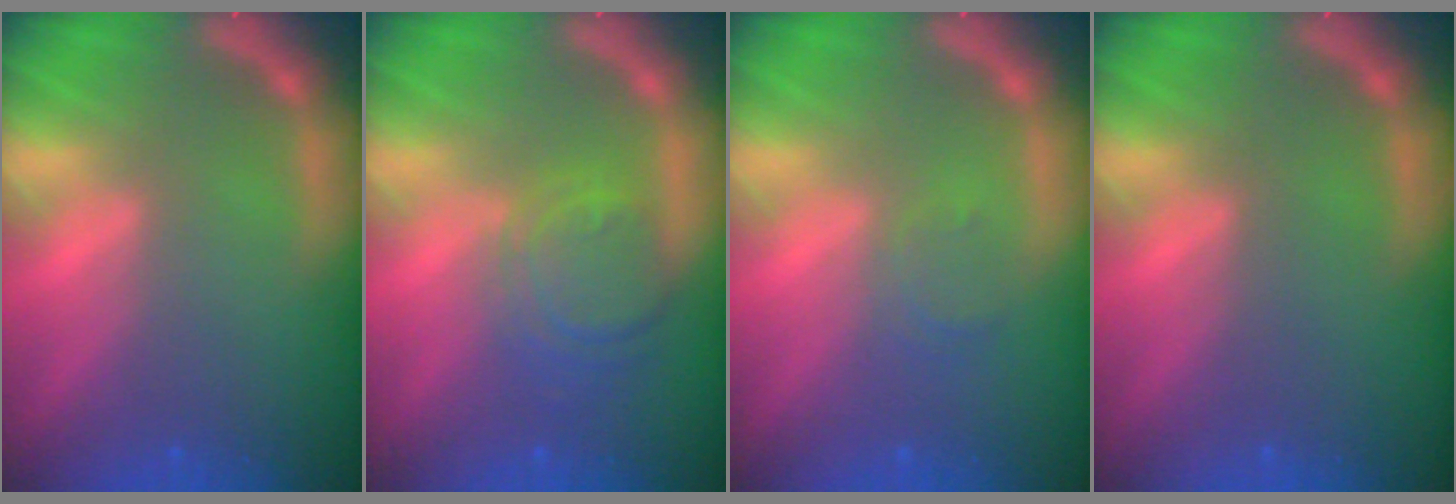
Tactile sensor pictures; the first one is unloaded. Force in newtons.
{"total": 5.0}
{"total": 1.5}
{"total": 0.0}